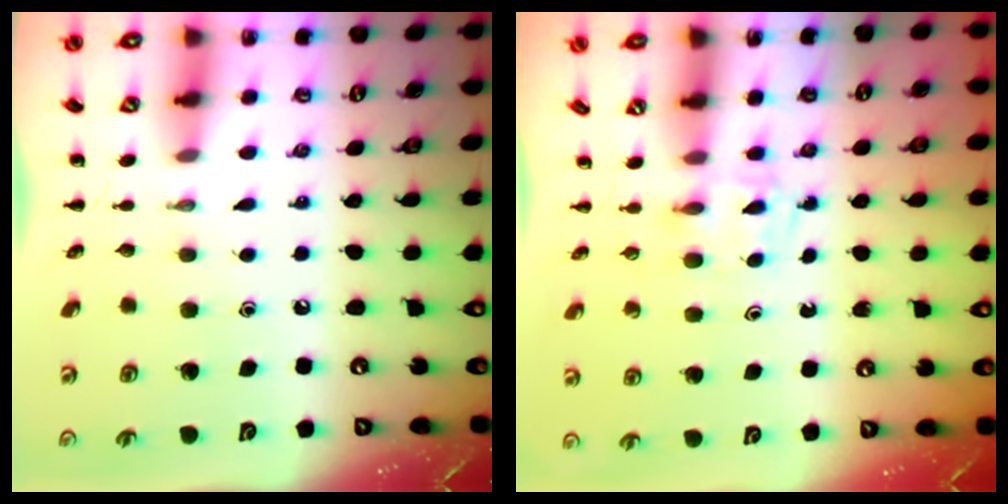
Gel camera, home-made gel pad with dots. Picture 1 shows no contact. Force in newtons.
{"total": 2.4, "press": 2.1, "slide": 1.1}